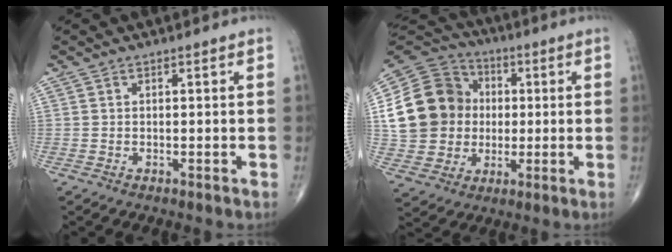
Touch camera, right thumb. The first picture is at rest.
{"total": 18.6, "force": [1.4, 16.4, 8.5], "torque": [-0.145, 0.028, 0.033]}